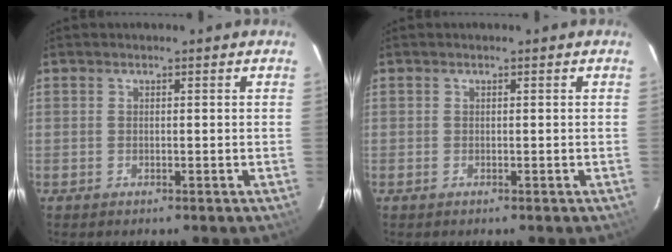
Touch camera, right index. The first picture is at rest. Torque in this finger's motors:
{"motor_torque": [-0.30, -0.26, -0.18, -0.06]}